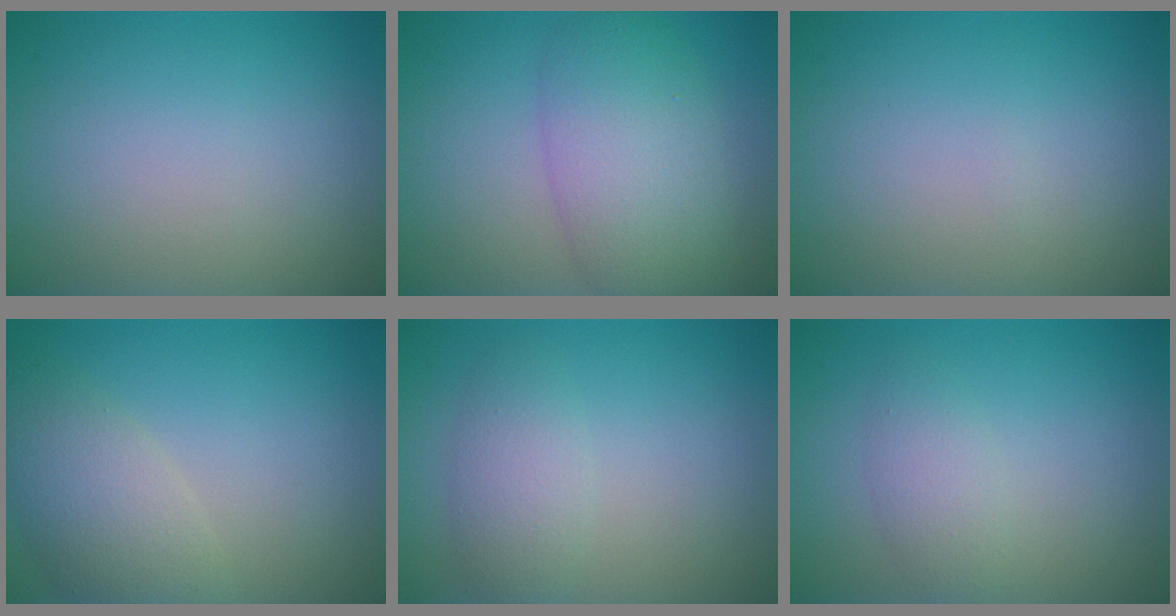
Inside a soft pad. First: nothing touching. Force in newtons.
{"total": 6.8, "press": 6.8, "slide": 0.2}
{"total": 0.0}
{"total": 4.8, "press": 4.8, "slide": 0.5}
{"total": 2.6, "press": 2.6, "slide": 0.1}
{"total": 2.1, "press": 2.1, "slide": 0.1}